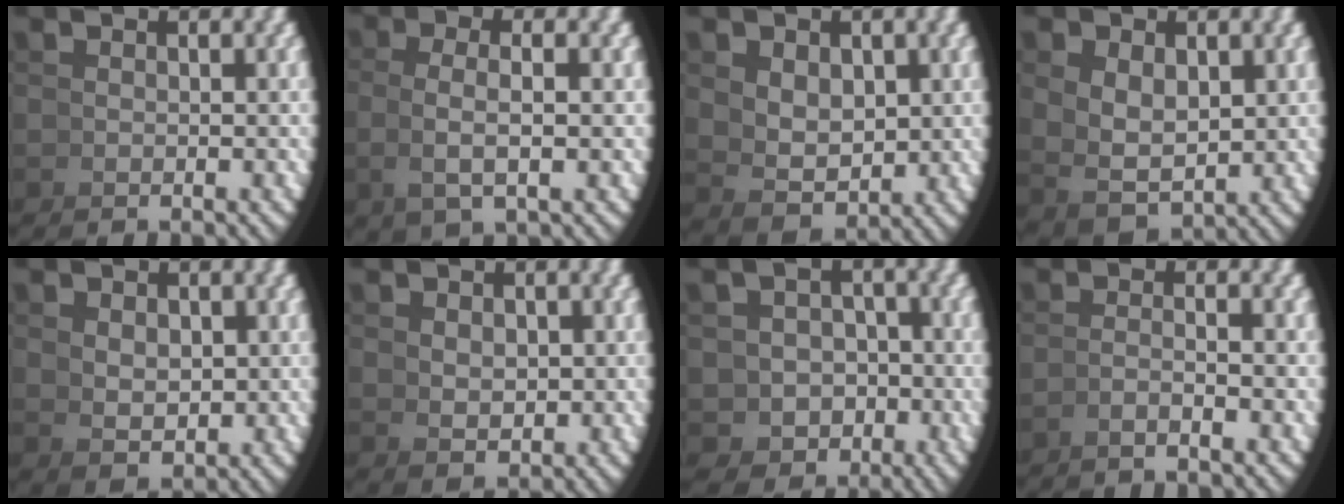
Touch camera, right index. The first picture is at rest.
{"total": 2.9, "force": [0.6, 0.3, 2.8], "torque": [-0.050, 0.006, 0.018]}
{"total": 3.4, "force": [1.1, 2.2, 2.5], "torque": [-0.046, -0.010, 0.035]}
{"total": 4.0, "force": [1.1, 2.6, 2.8], "torque": [-0.063, -0.009, 0.034]}
{"total": 1.5, "force": [0.8, 0.5, 1.2], "torque": [-0.016, -0.009, 0.032]}
{"total": 1.2, "force": [0.7, 0.3, 0.9], "torque": [-0.007, -0.007, 0.029]}
{"total": 9.0, "force": [-3.0, 7.9, 3.2], "torque": [-0.062, -0.038, -0.042]}
{"total": 2.0, "force": [-1.2, -1.3, 0.9], "torque": [-0.006, 0.007, -0.024]}